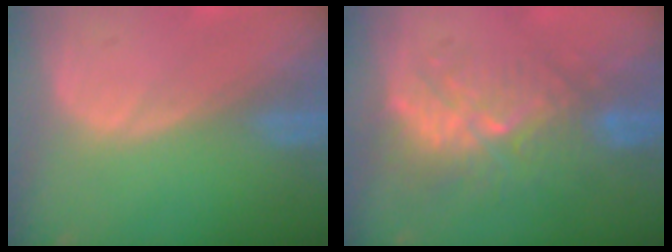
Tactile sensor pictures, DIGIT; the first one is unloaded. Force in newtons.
{"total": 9.4, "press": 8.7, "slide": 3.5}